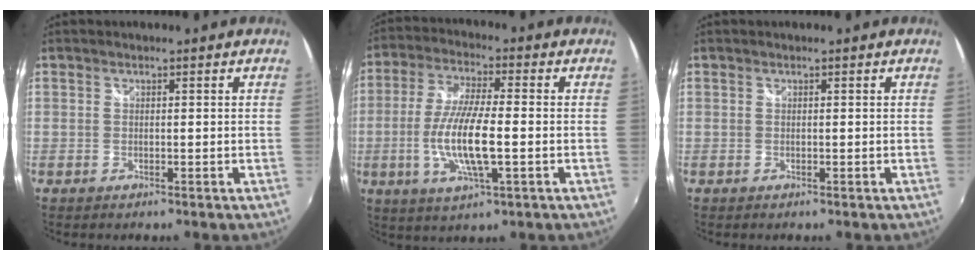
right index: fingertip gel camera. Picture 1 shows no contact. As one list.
[{"total": 11.9, "force": [-2.3, 2.7, 11.3], "torque": [-0.229, -0.010, -0.046]}, {"total": 0.0}]